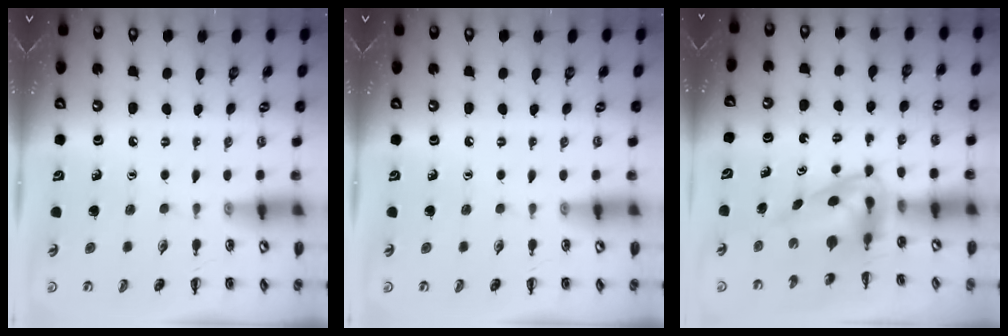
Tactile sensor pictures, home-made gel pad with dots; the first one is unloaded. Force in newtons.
{"total": 0.0}
{"total": 4.0, "press": 3.9, "slide": 0.7}